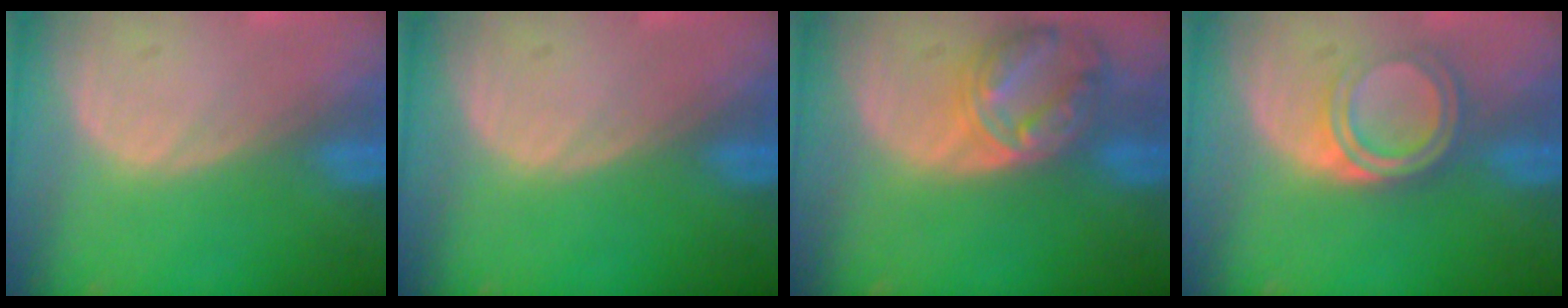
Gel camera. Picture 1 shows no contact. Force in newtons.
{"total": 0.0}
{"total": 8.2, "press": 7.1, "slide": 4.1}
{"total": 4.7, "press": 4.6, "slide": 0.9}